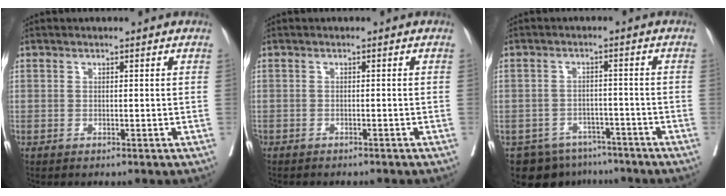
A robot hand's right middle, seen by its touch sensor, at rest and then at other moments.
{"total": 2.9, "force": [-2.5, 1.0, 0.9], "torque": [-0.016, -0.005, -0.033]}
{"total": 7.9, "force": [-6.2, 4.7, 1.2], "torque": [-0.008, 0.010, -0.082]}